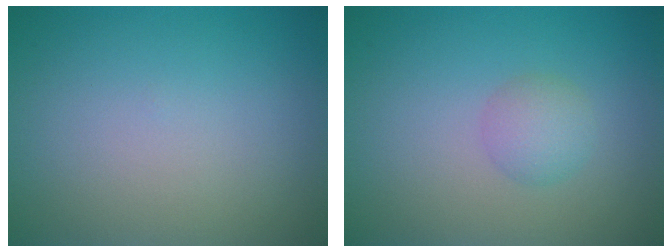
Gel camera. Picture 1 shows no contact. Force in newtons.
{"total": 1.9, "press": 1.9, "slide": 0.0}